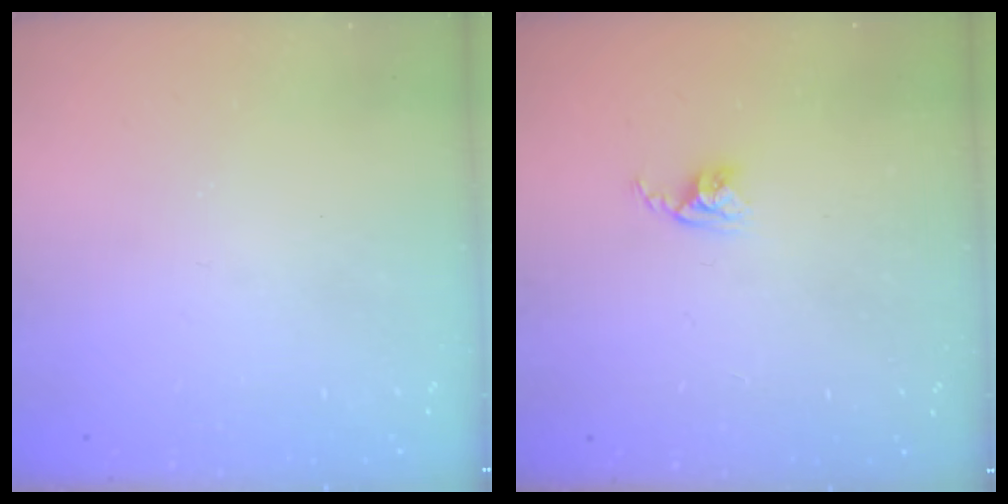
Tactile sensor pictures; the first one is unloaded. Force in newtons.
{"total": 3.8, "press": 3.8, "slide": 0.4}